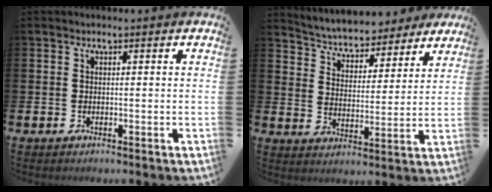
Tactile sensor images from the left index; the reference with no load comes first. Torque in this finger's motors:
{"motor_torque": [0.33, -0.40, 0.81, 0.15]}